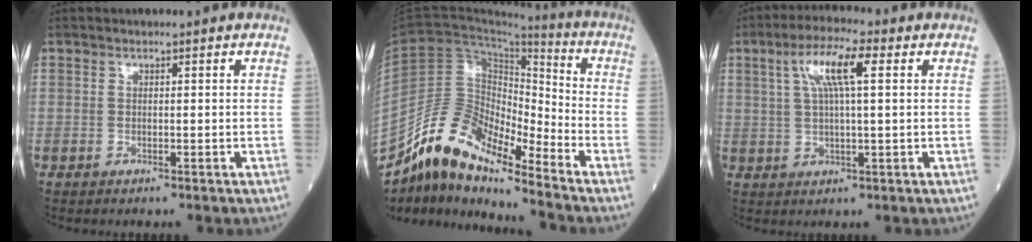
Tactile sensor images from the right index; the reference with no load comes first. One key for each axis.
{"total": 12.8, "fx": -11.1, "fy": 2.8, "fz": 5.7, "tx": -0.109, "ty": 0.041, "tz": -0.201}
{"total": 7.7, "fx": 2.7, "fy": 1.0, "fz": 7.2, "tx": -0.141, "ty": 0.018, "tz": 0.051}